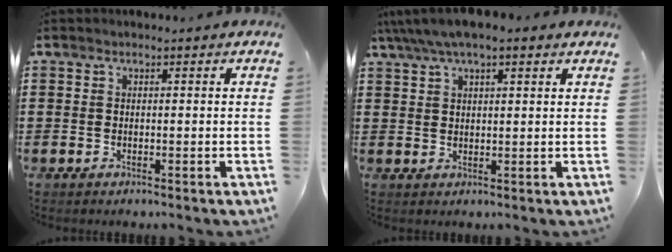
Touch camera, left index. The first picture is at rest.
{"total": 4.1, "force": [2.9, 1.1, 2.6], "torque": [-0.057, 0.003, 0.052]}